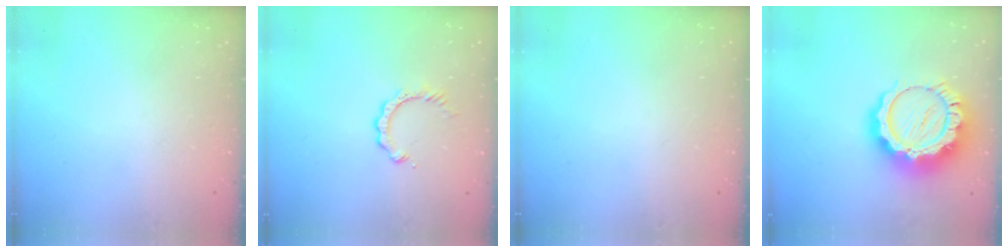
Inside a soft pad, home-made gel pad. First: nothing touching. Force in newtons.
{"total": 4.1, "press": 4.0, "slide": 0.6}
{"total": 0.0}
{"total": 18.2, "press": 18.1, "slide": 1.7}